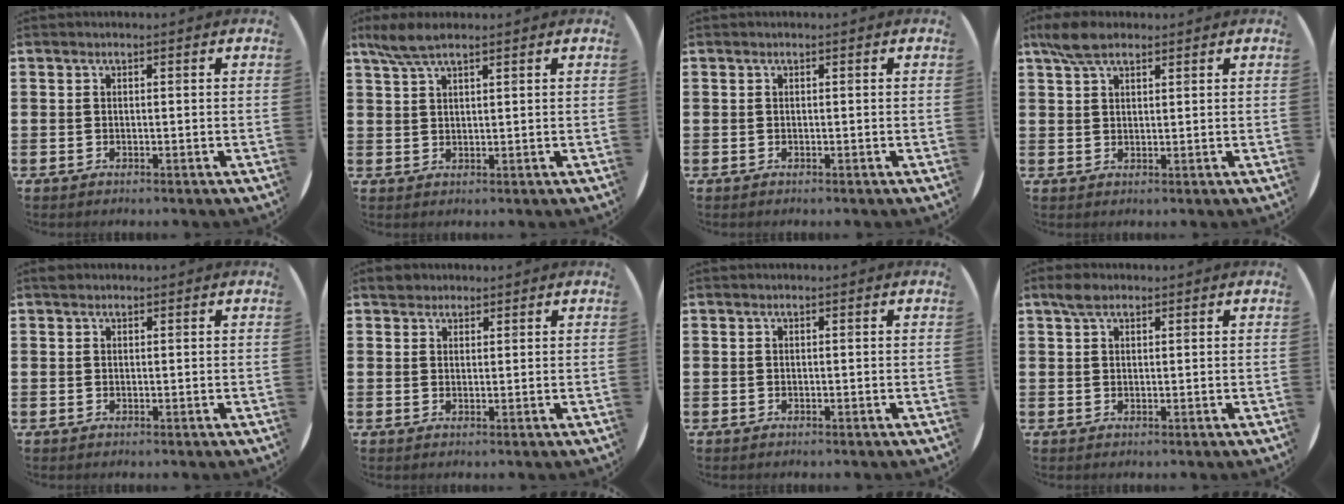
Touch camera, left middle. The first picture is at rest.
{"total": 4.2, "force": [3.2, 0.9, 2.6], "torque": [-0.058, 0.003, 0.058]}
{"total": 0.0}
{"total": 4.7, "force": [3.5, 1.8, 2.6], "torque": [-0.050, 0.003, 0.063]}
{"total": 0.5, "force": [0.4, 0.2, 0.0], "torque": [0.006, -0.001, 0.007]}
{"total": 2.1, "force": [1.9, 0.9, 0.1], "torque": [0.002, 0.002, 0.037]}
{"total": 0.0}
{"total": 2.2, "force": [1.7, 1.0, 1.1], "torque": [-0.016, 0.003, 0.029]}